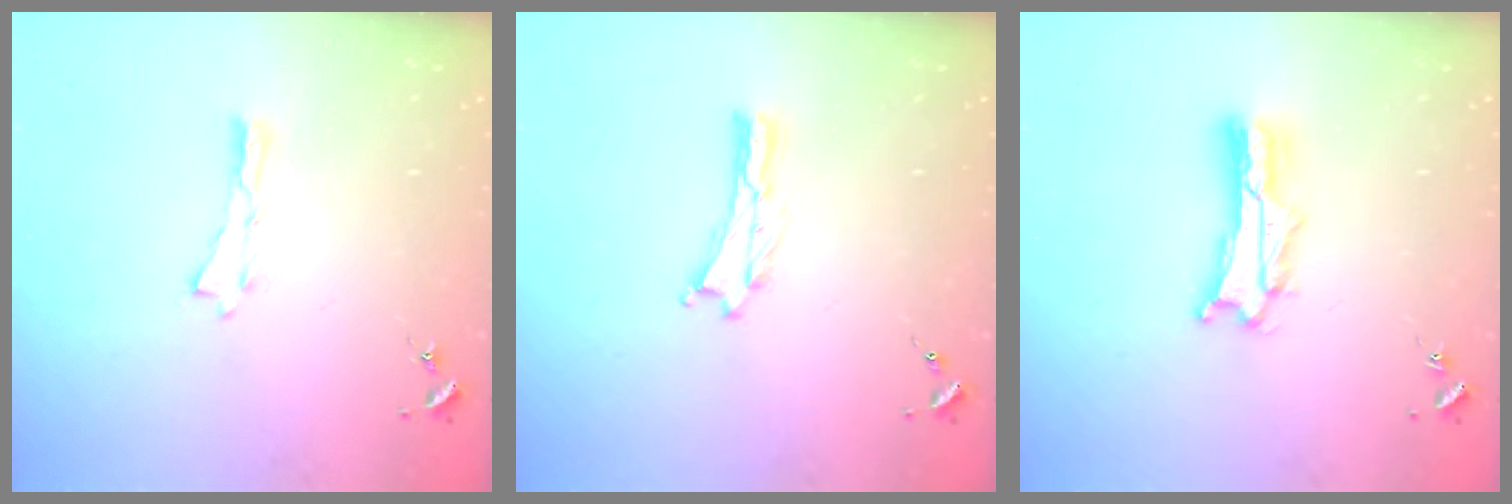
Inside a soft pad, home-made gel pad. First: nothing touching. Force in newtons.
{"total": 0.0}
{"total": 2.0, "press": 2.0, "slide": 0.3}